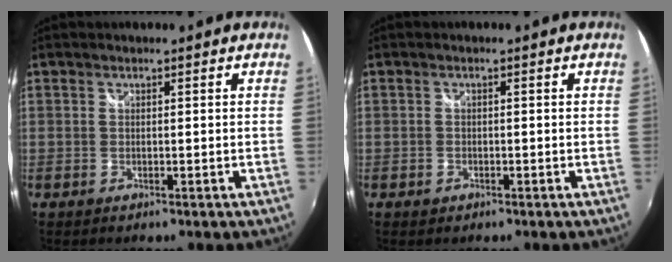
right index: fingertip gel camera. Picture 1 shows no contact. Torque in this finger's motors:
{"motor_torque": [0.19, -0.16, 0.10, 0.01]}